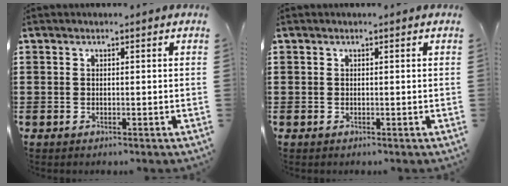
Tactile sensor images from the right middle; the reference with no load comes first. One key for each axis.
{"total": 0.0}